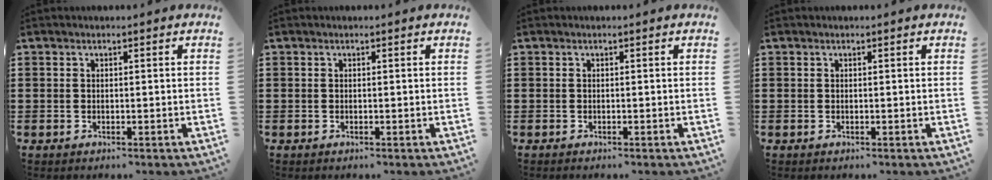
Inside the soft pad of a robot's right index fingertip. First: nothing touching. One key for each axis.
{"total": 0.0}
{"total": 0.0}
{"total": 0.0}